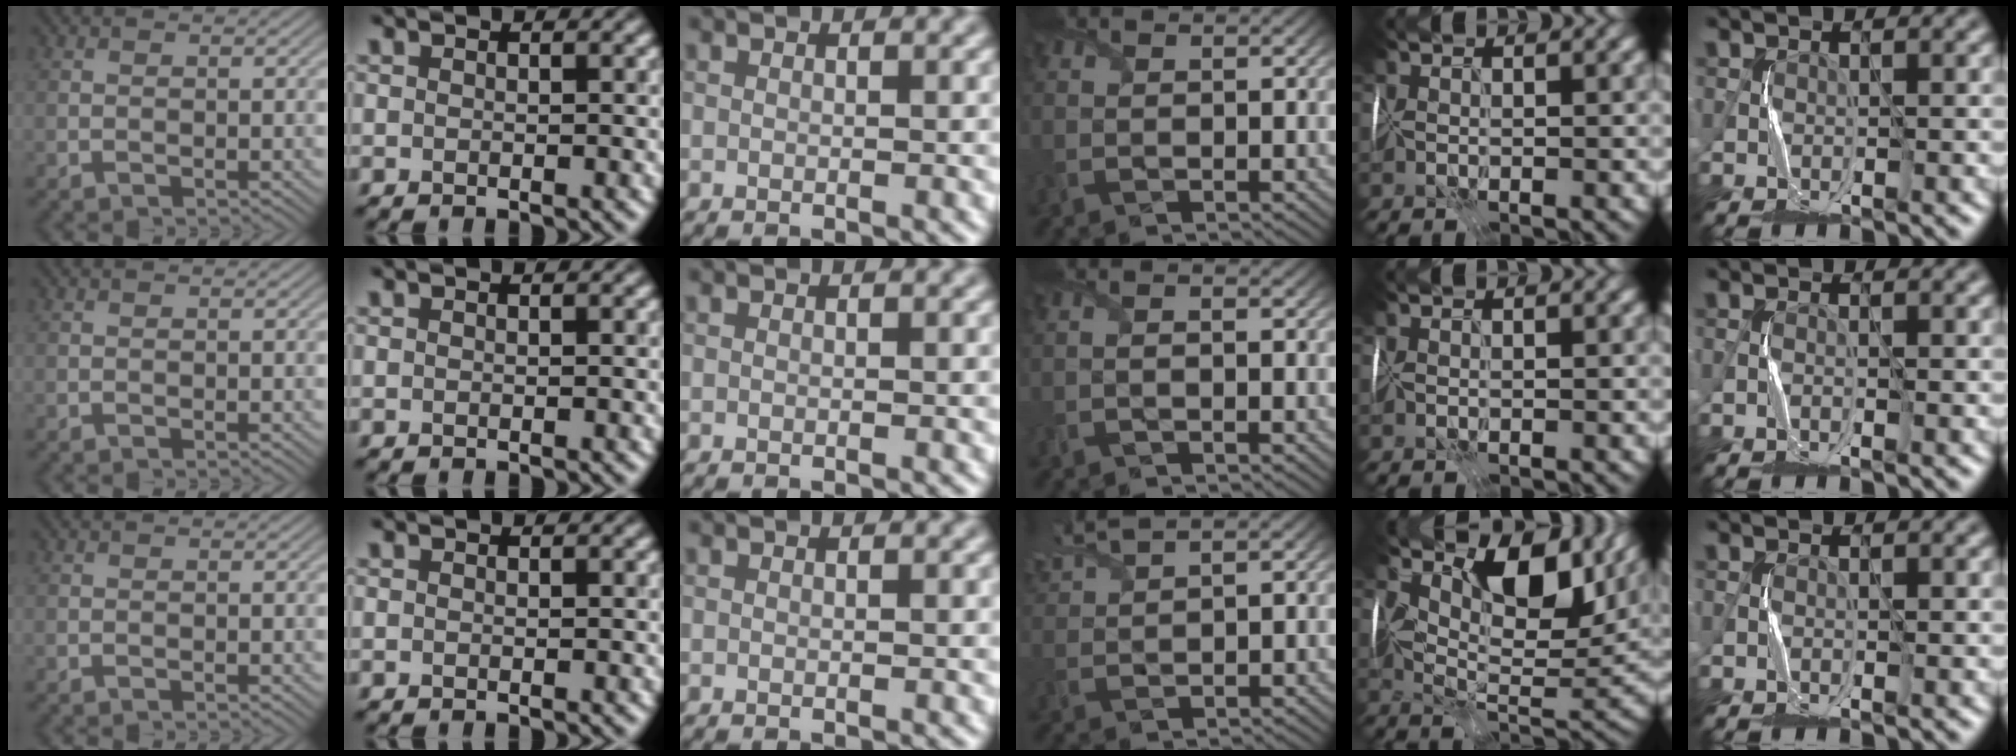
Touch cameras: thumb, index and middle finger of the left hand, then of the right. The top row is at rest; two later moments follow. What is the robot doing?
{"motion": "wrap", "object": "plastic wrap"}